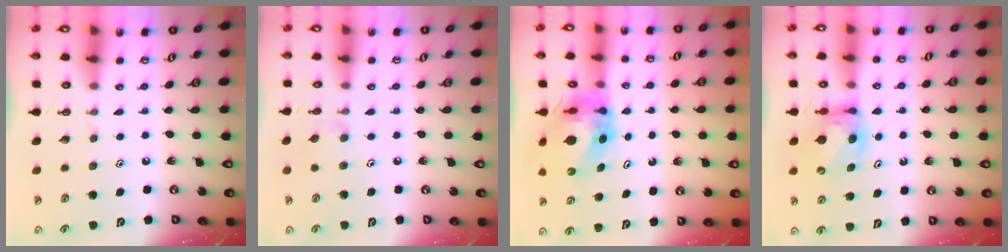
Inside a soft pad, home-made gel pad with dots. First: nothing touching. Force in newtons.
{"total": 3.2, "press": 3.2, "slide": 0.7}
{"total": 8.2, "press": 8.1, "slide": 1.1}
{"total": 6.6, "press": 6.6, "slide": 0.5}